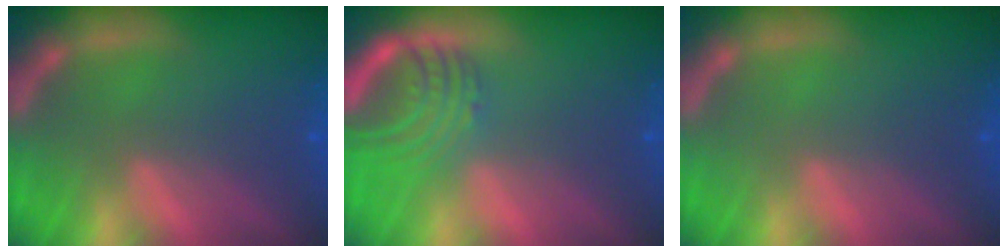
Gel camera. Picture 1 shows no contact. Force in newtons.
{"total": 5.5}
{"total": 0.0}